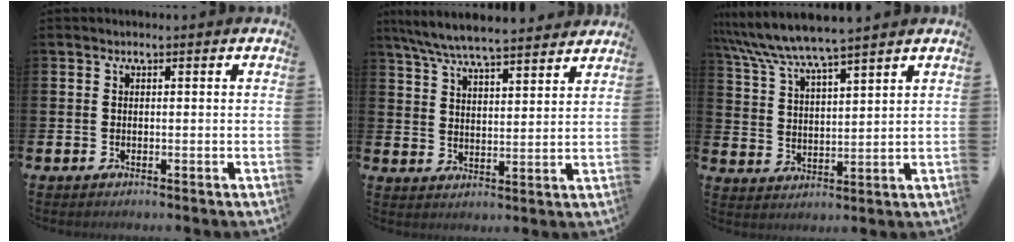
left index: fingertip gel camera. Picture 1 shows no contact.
{"total": 7.3, "force": [6.9, 0.5, 2.2], "torque": [-0.071, -0.034, 0.125]}
{"total": 6.8, "force": [6.5, 0.0, 2.2], "torque": [-0.071, -0.030, 0.115]}